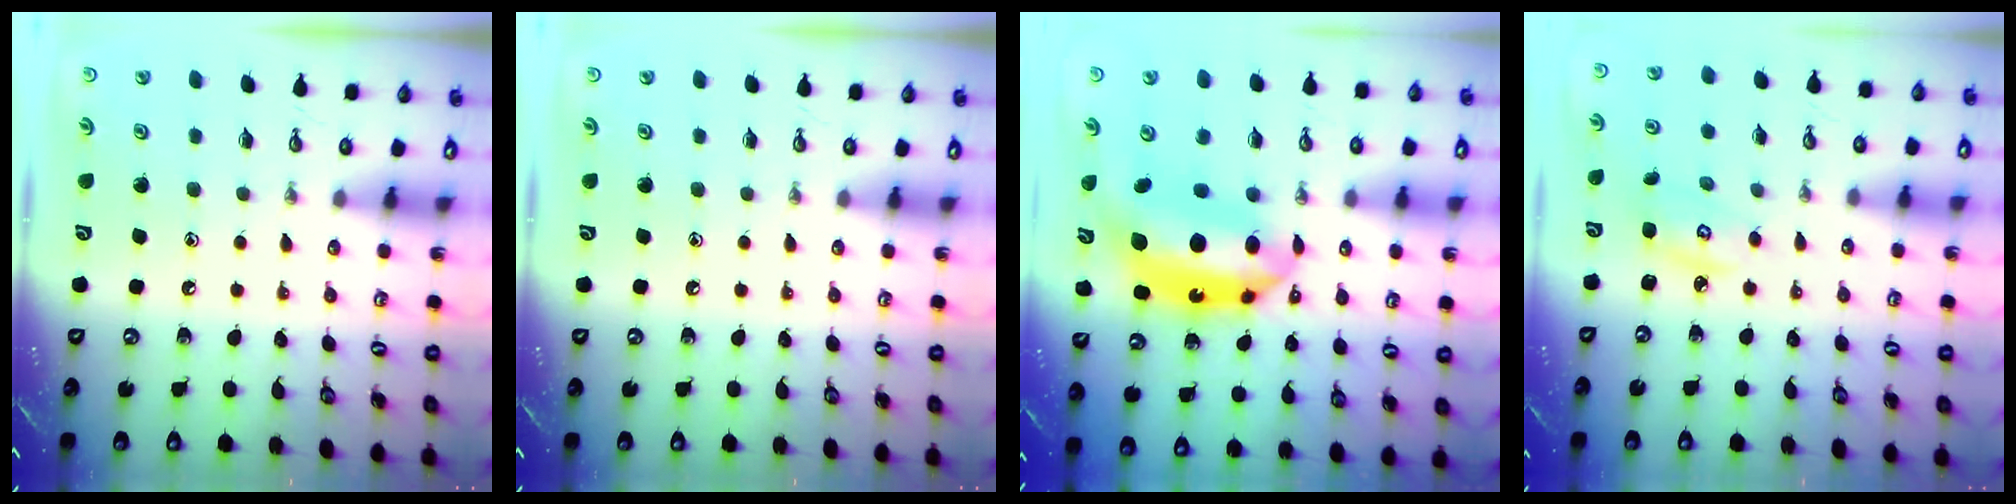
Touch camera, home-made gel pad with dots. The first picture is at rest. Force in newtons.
{"total": 0.0}
{"total": 15.1, "press": 15.0, "slide": 2.0}
{"total": 3.5, "press": 3.5, "slide": 0.2}